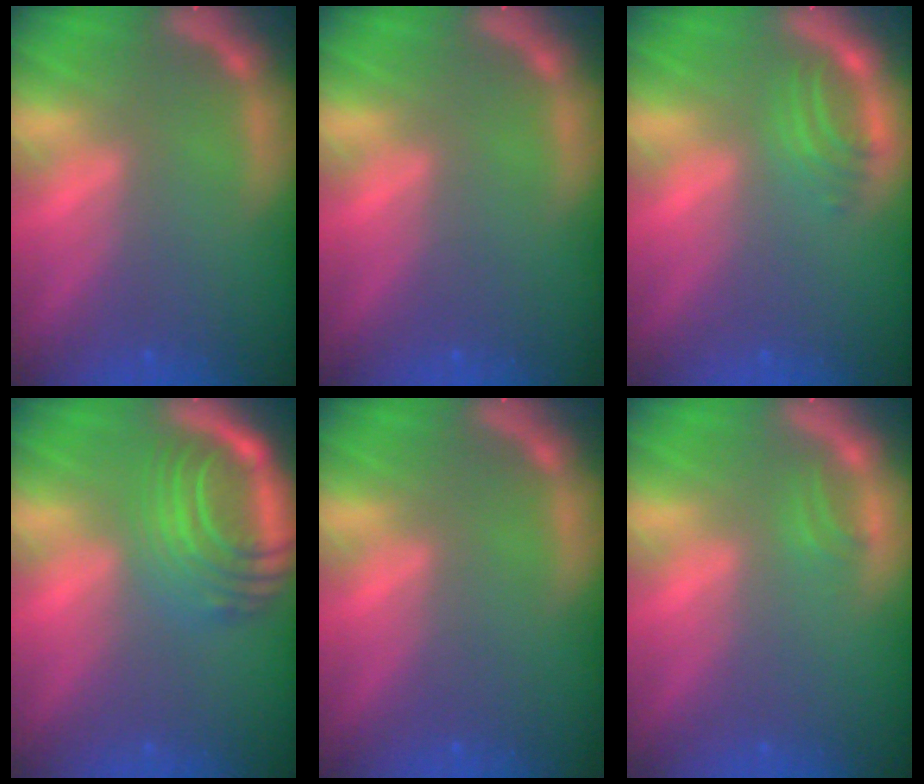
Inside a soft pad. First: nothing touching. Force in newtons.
{"total": 0.0}
{"total": 2.5}
{"total": 8.5}
{"total": 0.0}
{"total": 0.9}